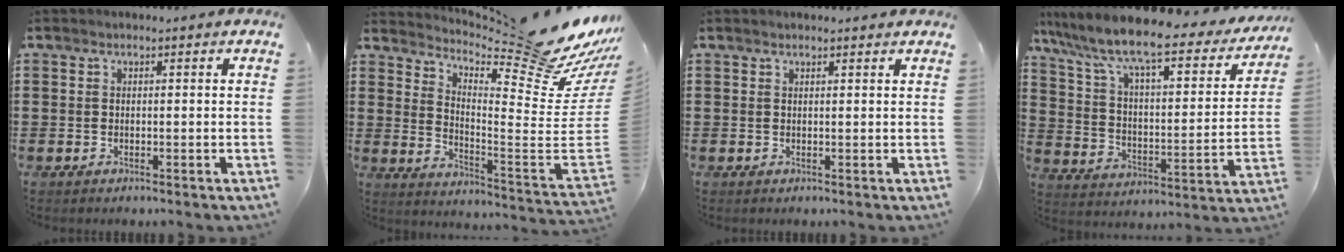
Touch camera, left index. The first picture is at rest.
{"total": 12.7, "force": [10.9, 1.7, 6.3], "torque": [-0.097, -0.106, 0.173]}
{"total": 0.7, "force": [0.6, 0.0, 0.3], "torque": [-0.007, -0.001, 0.011]}
{"total": 9.2, "force": [7.7, 1.2, 5.0], "torque": [-0.132, -0.058, 0.125]}